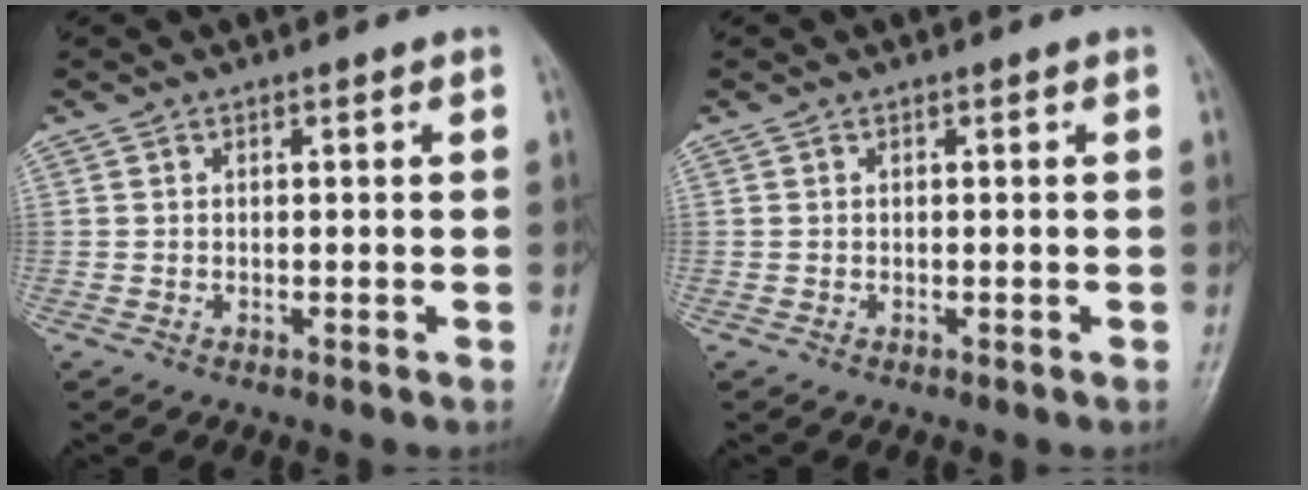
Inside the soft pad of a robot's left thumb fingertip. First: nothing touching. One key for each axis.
{"total": 0.0}